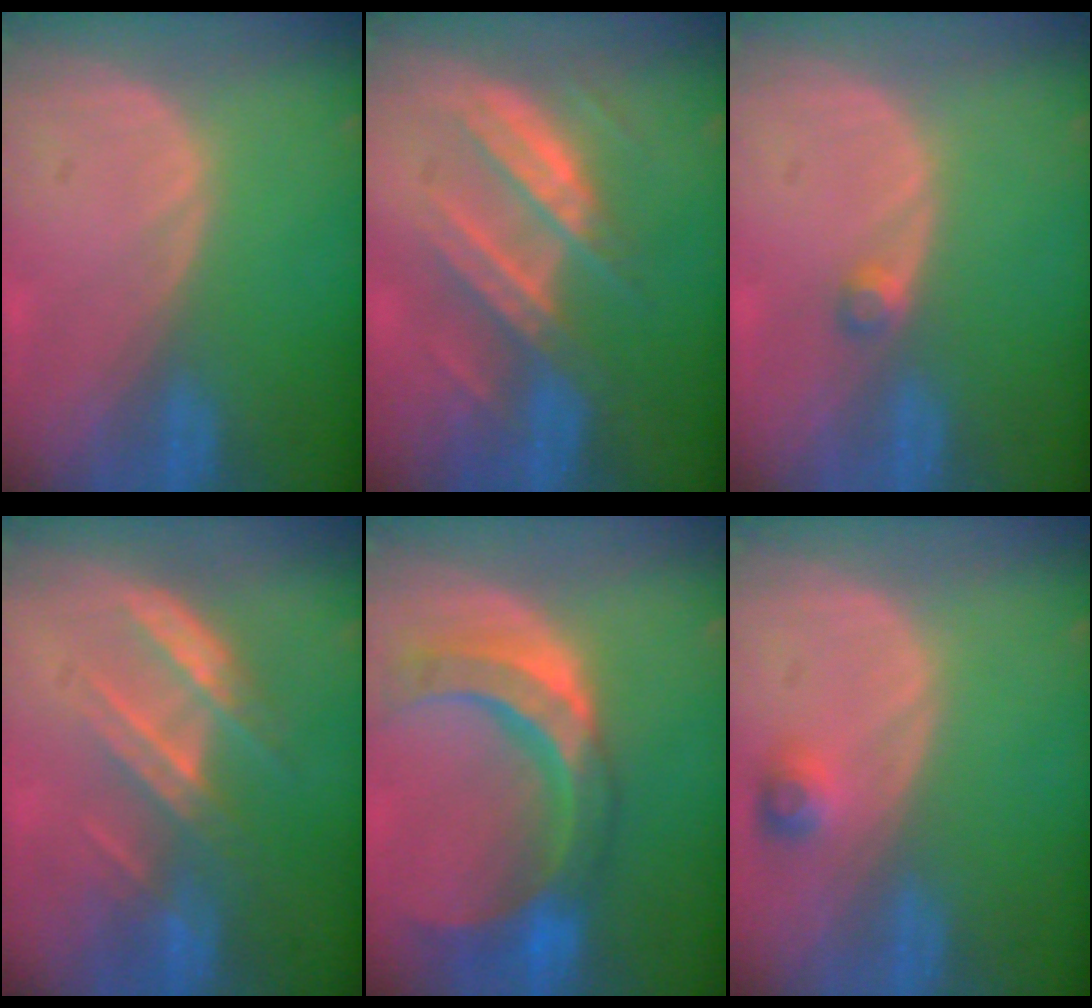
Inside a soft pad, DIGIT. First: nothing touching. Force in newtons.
{"total": 7.3, "press": 7.3, "slide": 0.1}
{"total": 1.6, "press": 1.4, "slide": 0.9}
{"total": 7.4, "press": 6.7, "slide": 3.3}
{"total": 11.6, "press": 9.8, "slide": 6.2}
{"total": 2.3, "press": 2.2, "slide": 0.7}